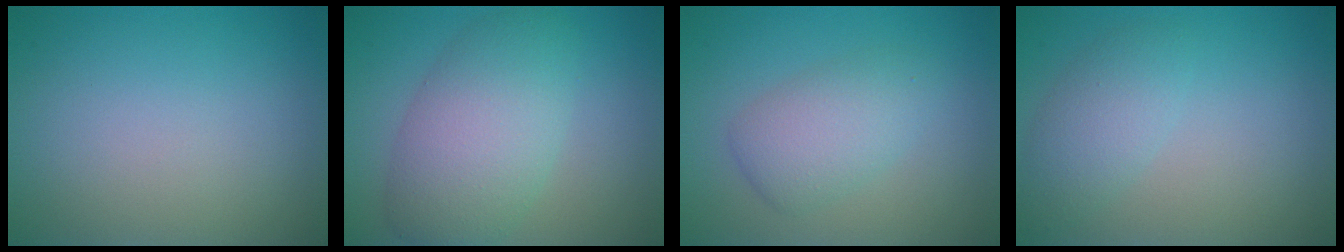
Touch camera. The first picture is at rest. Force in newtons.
{"total": 5.4, "press": 5.4, "slide": 0.5}
{"total": 3.5, "press": 3.5, "slide": 0.1}
{"total": 2.8, "press": 2.8, "slide": 0.1}